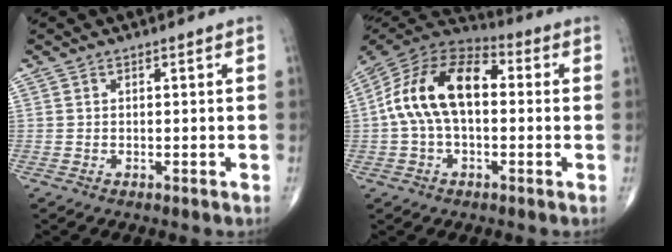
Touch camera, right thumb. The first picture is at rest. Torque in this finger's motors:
{"motor_torque": [0.32, 0.32, 0.80, -0.27, 0.23]}